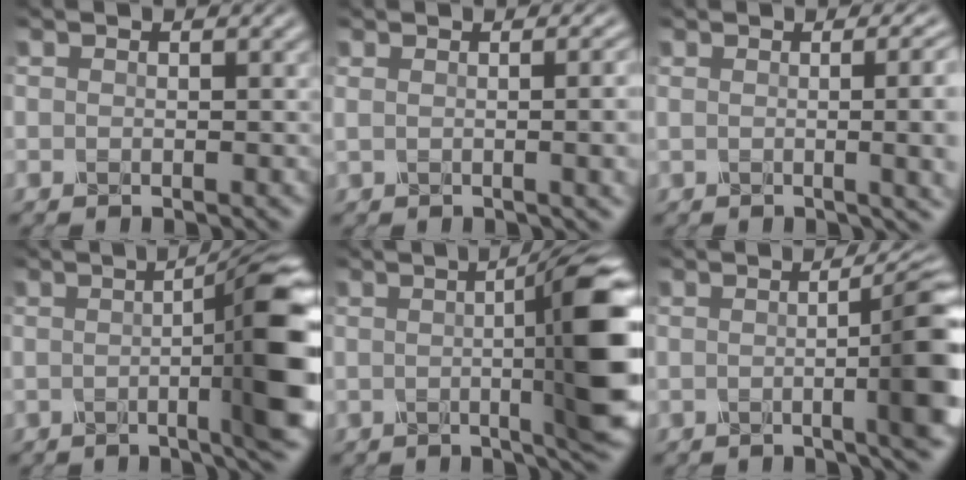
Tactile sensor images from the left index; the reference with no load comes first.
{"total": 7.5, "force": [0.5, 3.6, 6.5], "torque": [-0.025, 0.027, 0.001]}
{"total": 10.9, "force": [0.6, 5.4, 9.5], "torque": [-0.052, 0.020, 0.005]}
{"total": 11.6, "force": [-0.3, 2.5, 11.3], "torque": [-0.118, 0.007, -0.003]}
{"total": 11.7, "force": [0.3, 2.4, 11.4], "torque": [-0.123, 0.004, 0.007]}
{"total": 9.4, "force": [-0.4, 2.4, 9.0], "torque": [-0.085, 0.006, -0.005]}